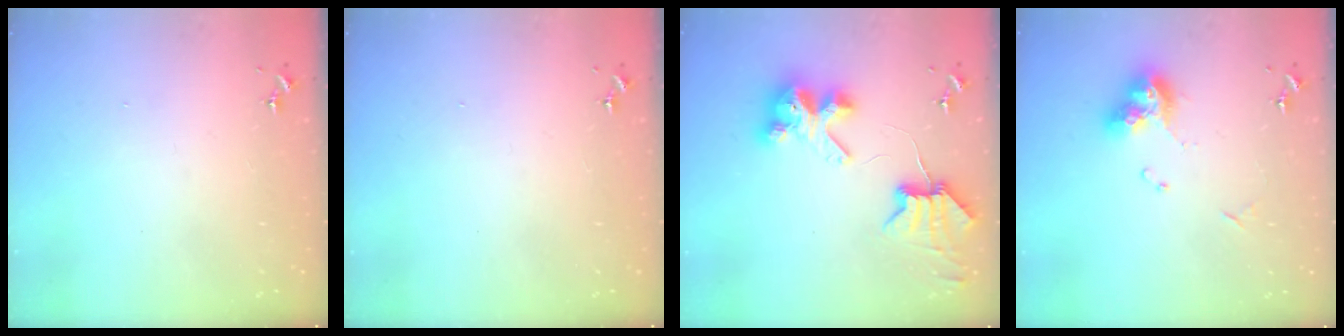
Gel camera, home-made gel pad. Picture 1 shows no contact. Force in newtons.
{"total": 0.0}
{"total": 8.1, "press": 8.1, "slide": 1.2}
{"total": 12.2, "press": 12.2, "slide": 1.0}